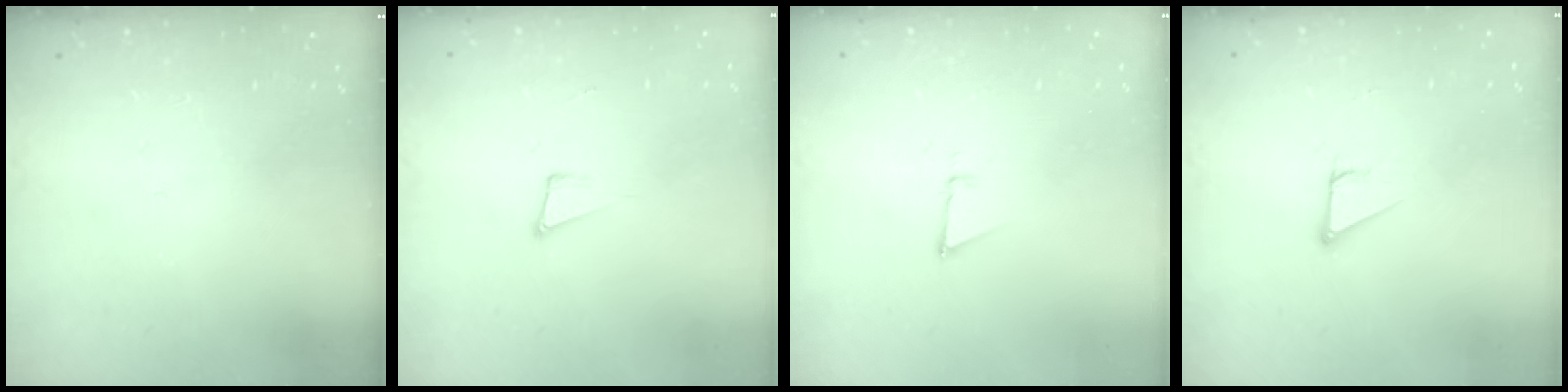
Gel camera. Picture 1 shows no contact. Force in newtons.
{"total": 5.1, "press": 3.8, "slide": 3.3}
{"total": 2.6, "press": 2.5, "slide": 0.8}
{"total": 2.8, "press": 2.8, "slide": 0.2}